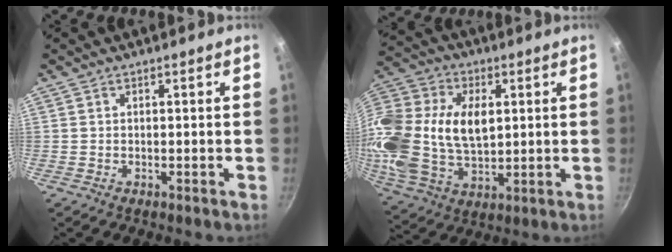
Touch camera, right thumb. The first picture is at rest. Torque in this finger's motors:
{"motor_torque": [2.49, 2.52, 0.99, -0.90, 0.62]}